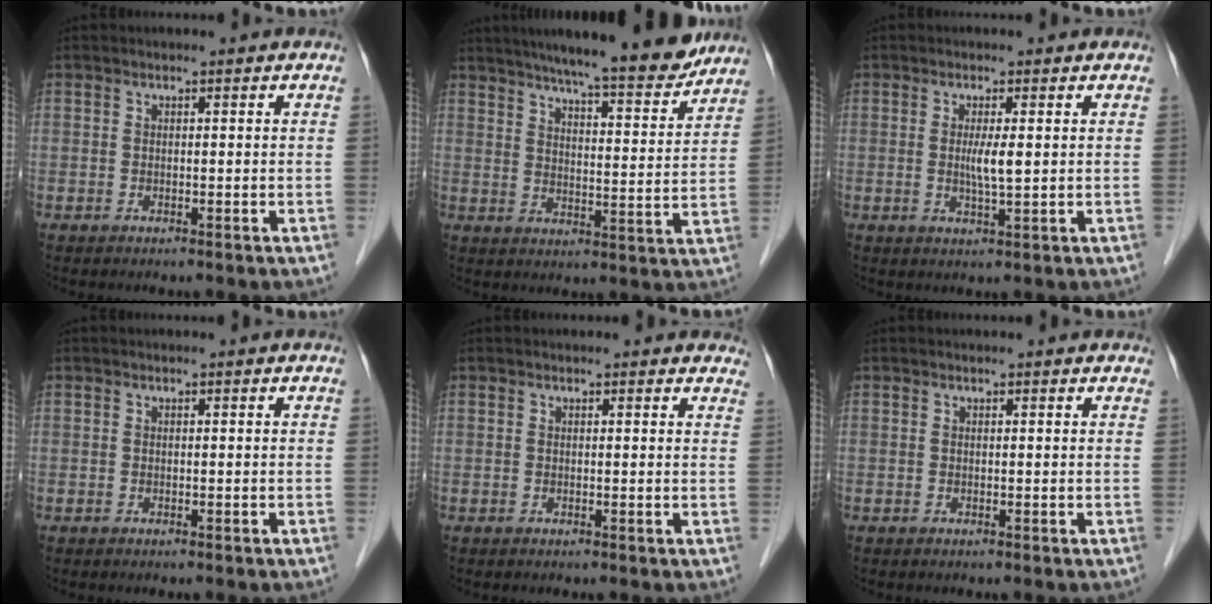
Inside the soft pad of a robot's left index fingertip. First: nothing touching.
{"total": 17.6, "force": [15.4, 1.5, 8.3], "torque": [-0.120, -0.005, 0.210]}
{"total": 3.0, "force": [0.3, 0.0, 3.0], "torque": [-0.060, -0.005, 0.006]}
{"total": 0.0}
{"total": 5.1, "force": [4.7, 1.5, 1.5], "torque": [-0.002, 0.003, 0.034]}
{"total": 1.6, "force": [1.4, 0.4, 0.6], "torque": [-0.014, 0.011, 0.012]}